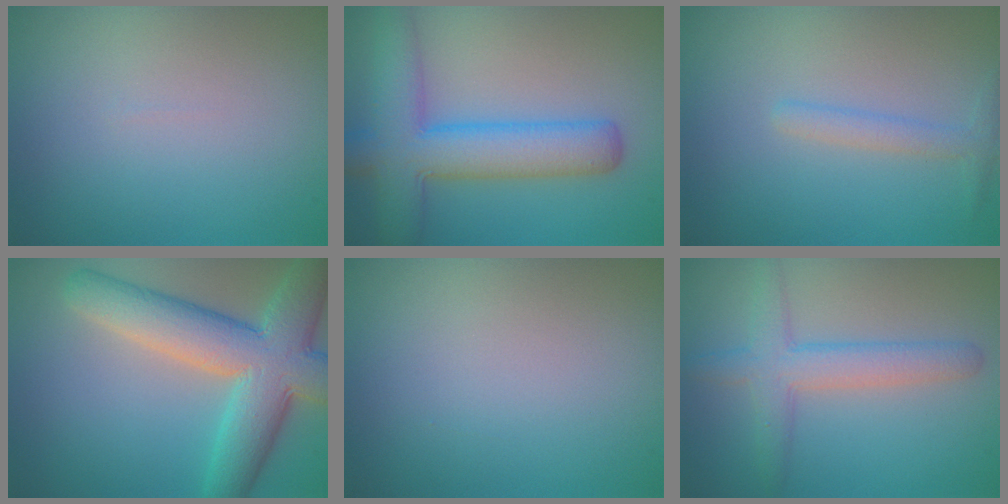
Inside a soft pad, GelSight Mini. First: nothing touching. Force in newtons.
{"total": 7.5, "press": 7.5, "slide": 0.3}
{"total": 1.6, "press": 1.6, "slide": 0.1}
{"total": 9.1, "press": 9.1, "slide": 0.3}
{"total": 0.0}
{"total": 3.8, "press": 3.8, "slide": 0.2}